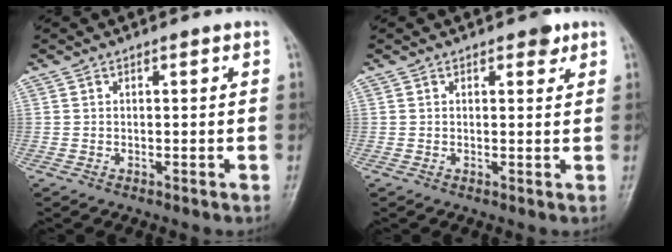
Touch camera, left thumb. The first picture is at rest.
{"total": 2.1, "force": [1.3, 1.2, 1.2], "torque": [-0.003, -0.005, 0.015]}